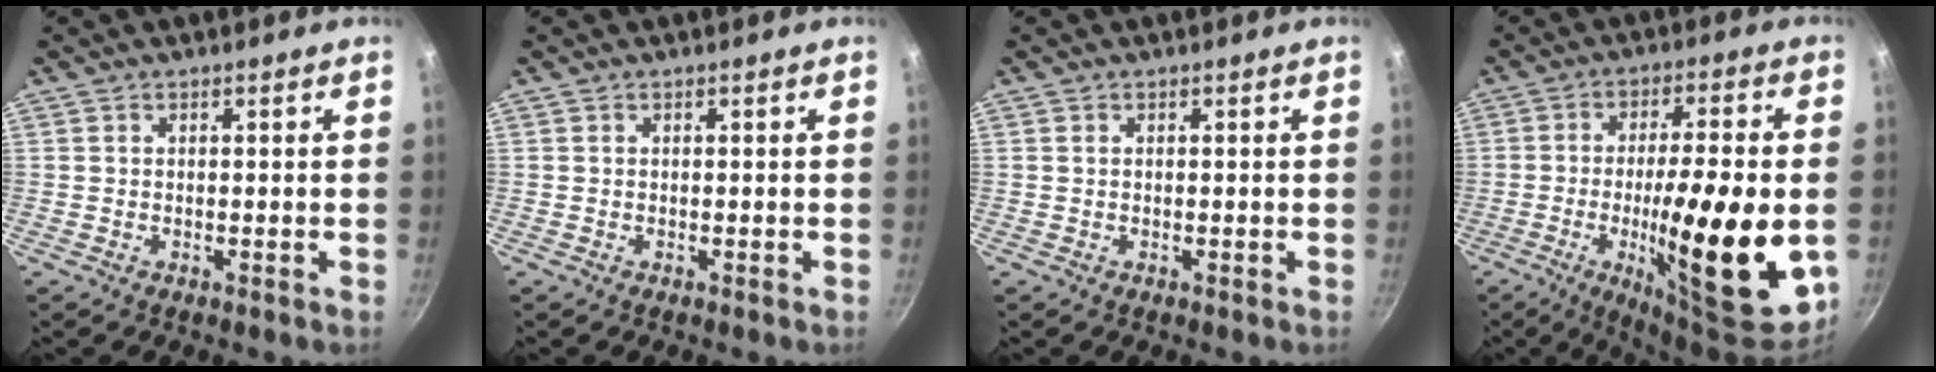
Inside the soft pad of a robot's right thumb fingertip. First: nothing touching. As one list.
[{"total": 0.0}, {"total": 0.0}, {"total": 23.8, "force": [-4.7, 6.2, 22.5], "torque": [-0.328, 0.006, -0.065]}]